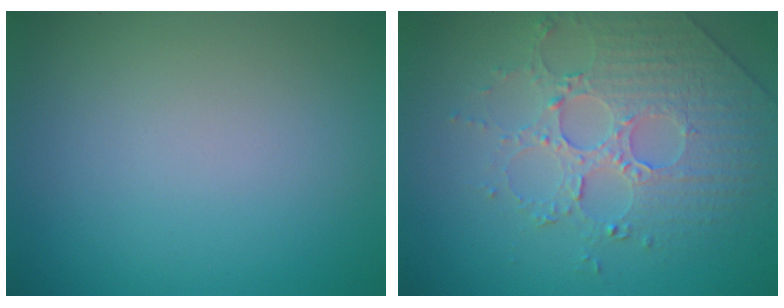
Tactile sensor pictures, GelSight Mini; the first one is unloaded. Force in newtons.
{"total": 4.7, "press": 3.9, "slide": 2.6}